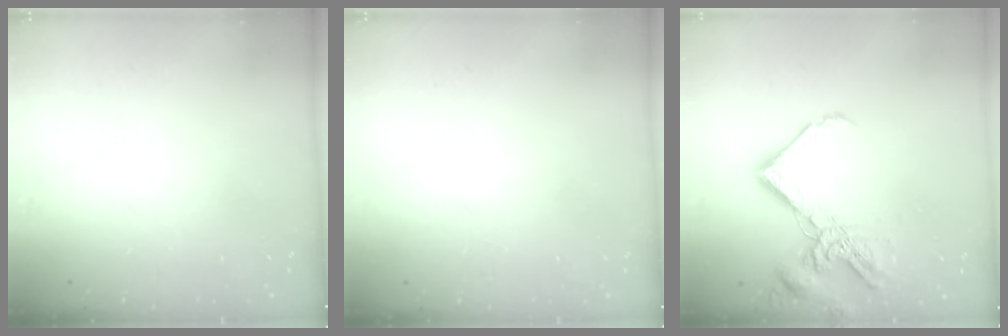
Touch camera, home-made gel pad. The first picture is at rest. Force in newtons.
{"total": 1.9, "press": 1.9, "slide": 0.1}
{"total": 12.9, "press": 12.8, "slide": 1.6}